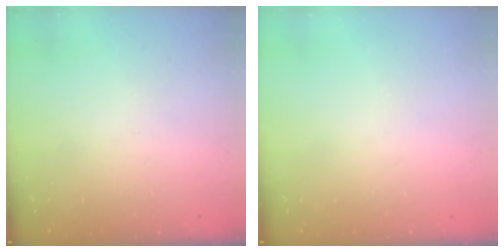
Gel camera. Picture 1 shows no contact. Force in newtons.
{"total": 0.0}